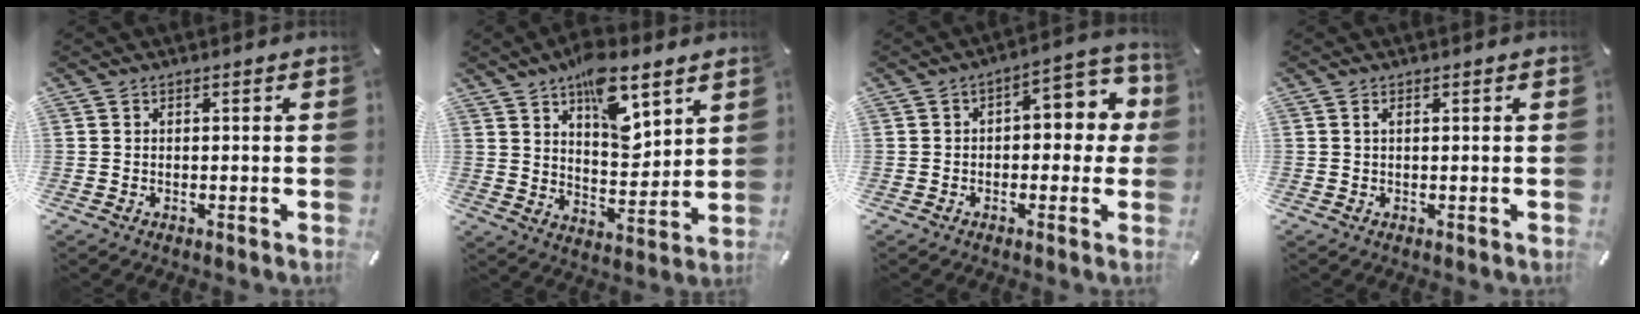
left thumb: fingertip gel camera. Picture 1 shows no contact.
{"total": 13.3, "force": [8.4, 6.5, 8.1], "torque": [-0.110, -0.051, 0.146]}
{"total": 8.3, "force": [0.7, 4.7, 6.9], "torque": [-0.080, -0.012, 0.003]}
{"total": 0.8, "force": [0.3, 0.2, 0.8], "torque": [-0.014, 0.000, 0.004]}